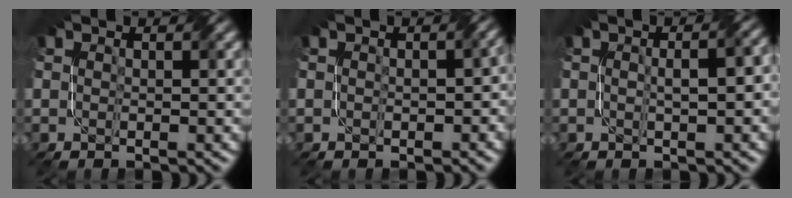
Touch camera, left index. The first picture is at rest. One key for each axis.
{"total": 2.5, "fx": 0.1, "fy": 1.5, "fz": 2.0, "tx": -0.016, "ty": 0.000, "tz": 0.004}
{"total": 3.4, "fx": 0.0, "fy": 1.1, "fz": 3.2, "tx": -0.038, "ty": 0.011, "tz": 0.003}